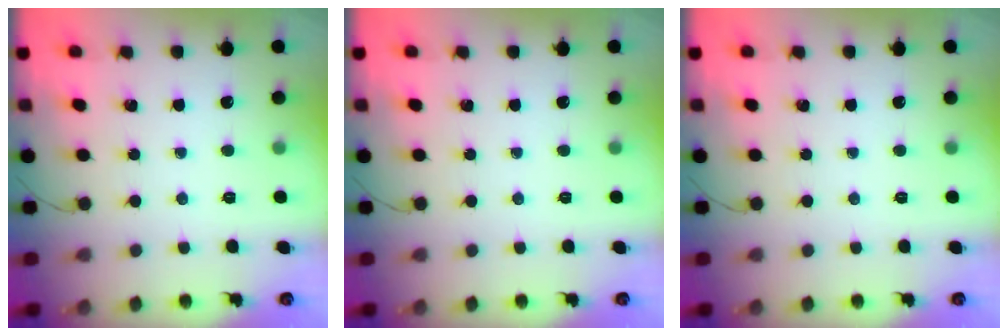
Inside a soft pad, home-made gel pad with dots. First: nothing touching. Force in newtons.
{"total": 0.0}
{"total": 0.0}